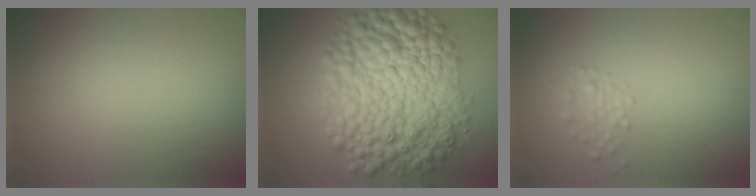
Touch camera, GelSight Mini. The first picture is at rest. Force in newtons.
{"total": 12.3, "press": 12.3, "slide": 0.2}
{"total": 1.4, "press": 1.4, "slide": 0.1}